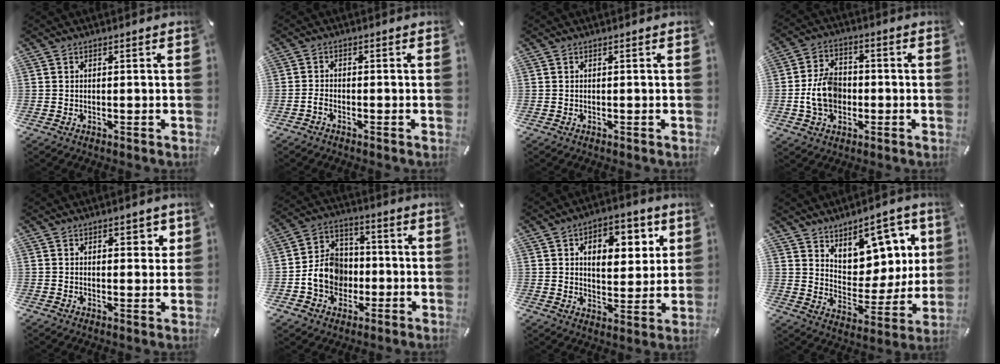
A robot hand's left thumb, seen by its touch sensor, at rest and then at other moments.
{"total": 1.7, "force": [-1.2, 0.9, 0.9], "torque": [-0.017, 0.004, -0.022]}
{"total": 0.0}
{"total": 9.6, "force": [-1.6, 7.4, 6.0], "torque": [-0.115, 0.010, -0.029]}
{"total": 3.3, "force": [1.9, 2.2, 1.5], "torque": [-0.011, -0.005, 0.027]}
{"total": 10.5, "force": [-2.2, 9.0, 4.9], "torque": [-0.104, 0.021, -0.039]}
{"total": 10.7, "force": [4.4, 7.4, 6.4], "torque": [-0.077, -0.016, 0.069]}
{"total": 10.7, "force": [7.4, 7.2, 2.7], "torque": [-0.040, -0.086, 0.141]}